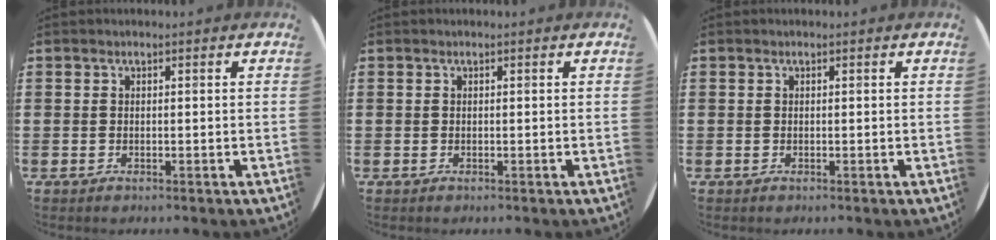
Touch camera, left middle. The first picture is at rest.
{"total": 0.0}
{"total": 0.0}